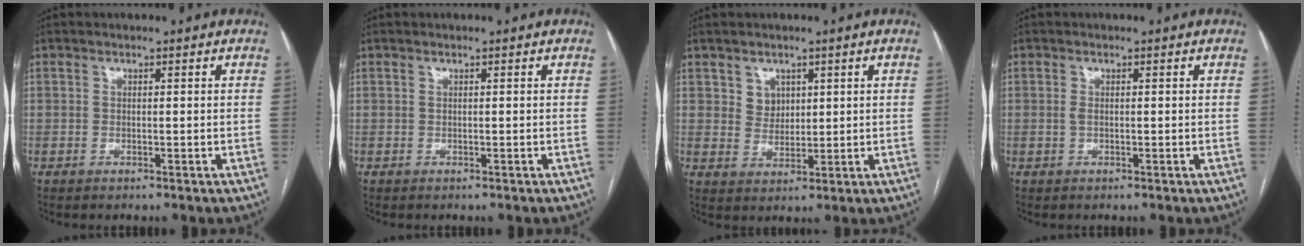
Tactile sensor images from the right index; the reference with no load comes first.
{"total": 0.0}
{"total": 3.3, "force": [1.6, 2.7, 1.1], "torque": [-0.019, 0.000, 0.033]}
{"total": 0.7, "force": [0.0, 0.3, 0.7], "torque": [-0.016, -0.001, -0.003]}